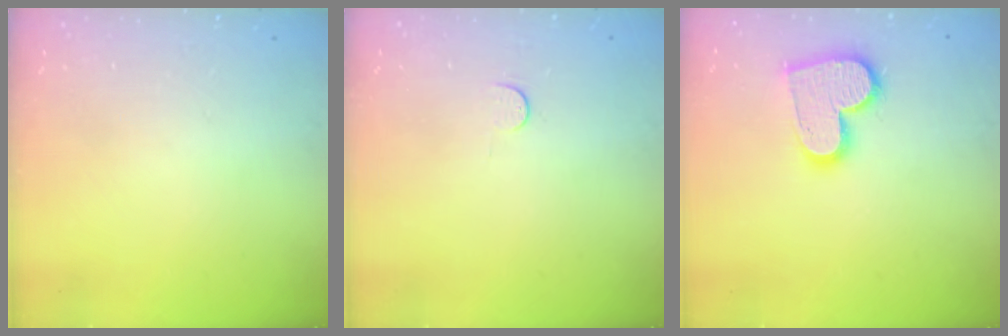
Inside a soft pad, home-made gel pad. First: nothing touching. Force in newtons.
{"total": 2.8, "press": 2.8, "slide": 0.4}
{"total": 13.6, "press": 13.5, "slide": 0.9}